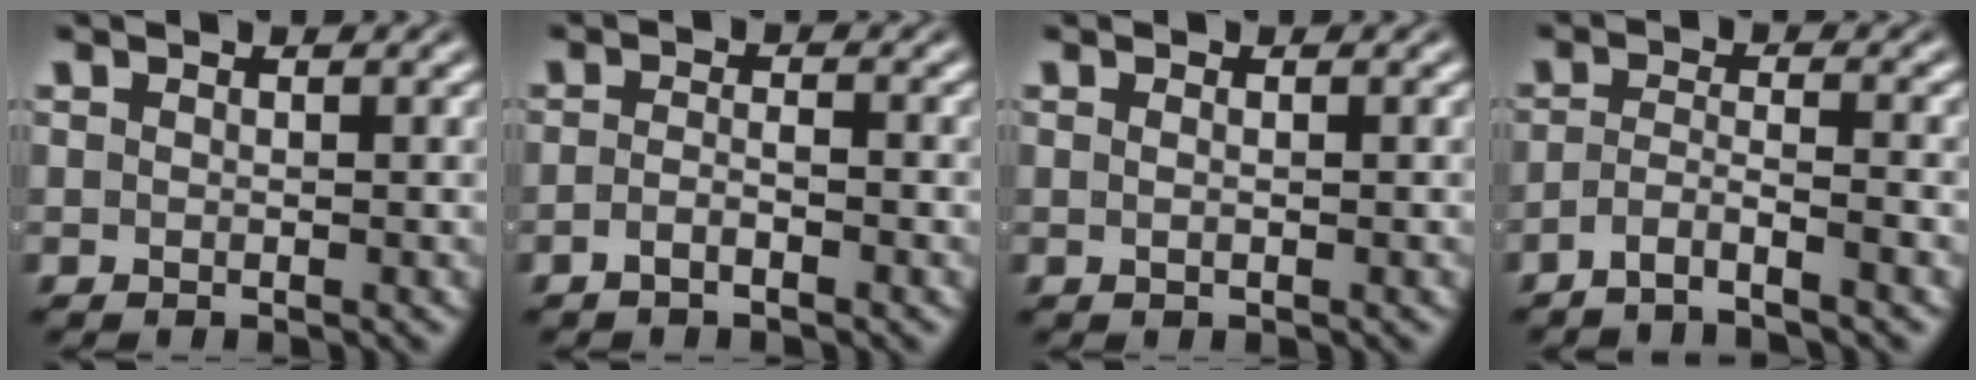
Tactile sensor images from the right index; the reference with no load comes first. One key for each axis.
{"total": 1.9, "fx": -1.6, "fy": -0.2, "fz": 1.0, "tx": -0.015, "ty": -0.006, "tz": -0.028}
{"total": 0.9, "fx": -0.1, "fy": -0.8, "fz": 0.3, "tx": -0.002, "ty": -0.005, "tz": 0.002}
{"total": 3.3, "fx": -2.9, "fy": 0.0, "fz": 1.4, "tx": -0.024, "ty": -0.015, "tz": -0.045}